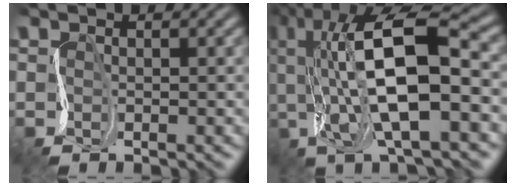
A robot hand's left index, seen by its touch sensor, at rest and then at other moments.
{"total": 11.7, "force": [1.6, 4.0, 10.9], "torque": [-0.224, 0.016, 0.028]}